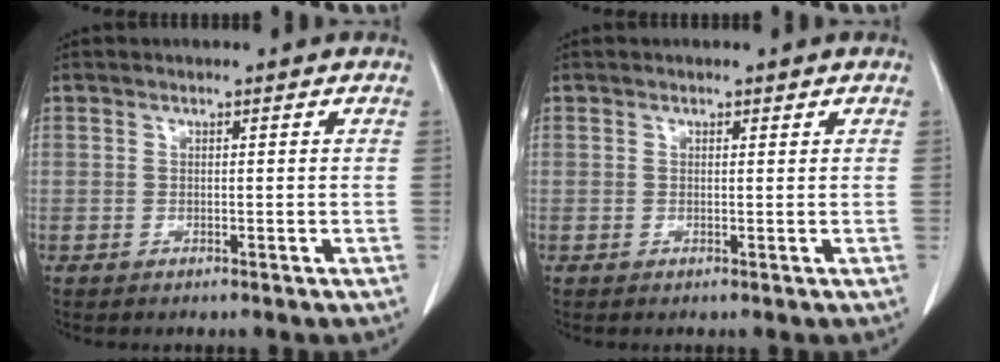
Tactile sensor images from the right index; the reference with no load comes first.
{"total": 0.0}